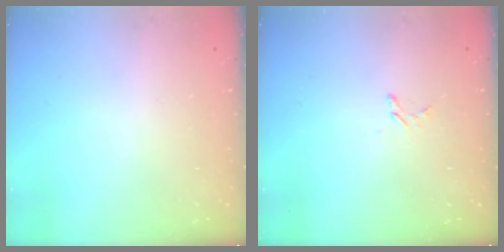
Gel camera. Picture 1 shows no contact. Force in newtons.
{"total": 2.4, "press": 2.4, "slide": 0.2}